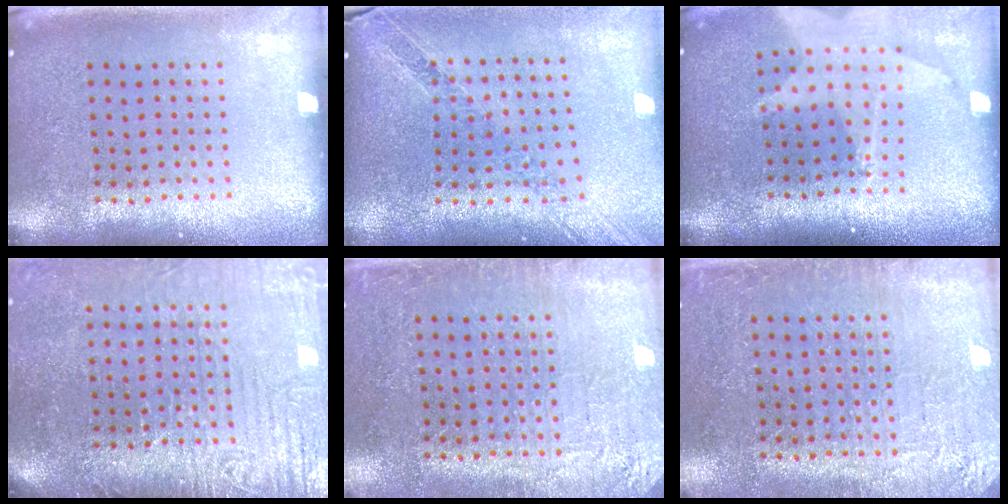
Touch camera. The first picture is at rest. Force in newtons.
{"total": 1.0, "press": 1.0, "slide": 0.0}
{"total": 1.9, "press": 1.5, "slide": 1.2}
{"total": 3.8, "press": 3.4, "slide": 1.7}
{"total": 2.8, "press": 2.7, "slide": 0.6}
{"total": 2.8, "press": 2.7, "slide": 0.6}